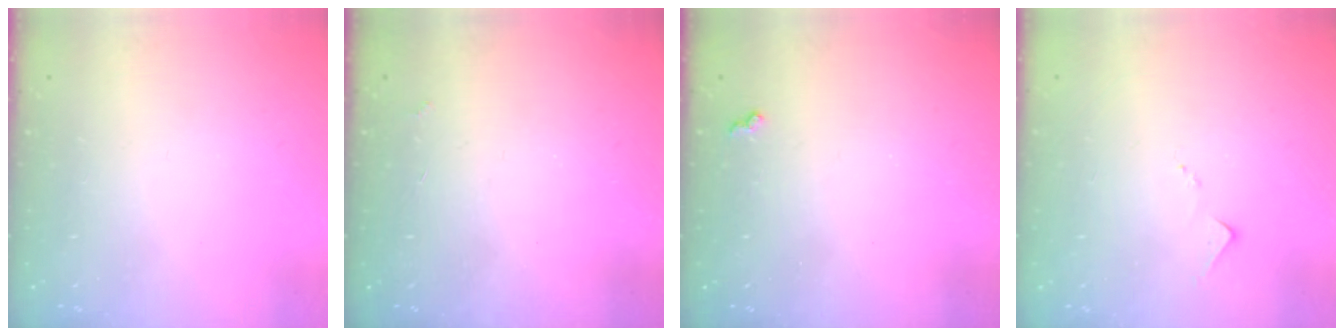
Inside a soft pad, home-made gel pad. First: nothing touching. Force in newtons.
{"total": 2.9, "press": 2.9, "slide": 0.5}
{"total": 4.1, "press": 4.1, "slide": 0.5}
{"total": 6.6, "press": 6.6, "slide": 0.2}